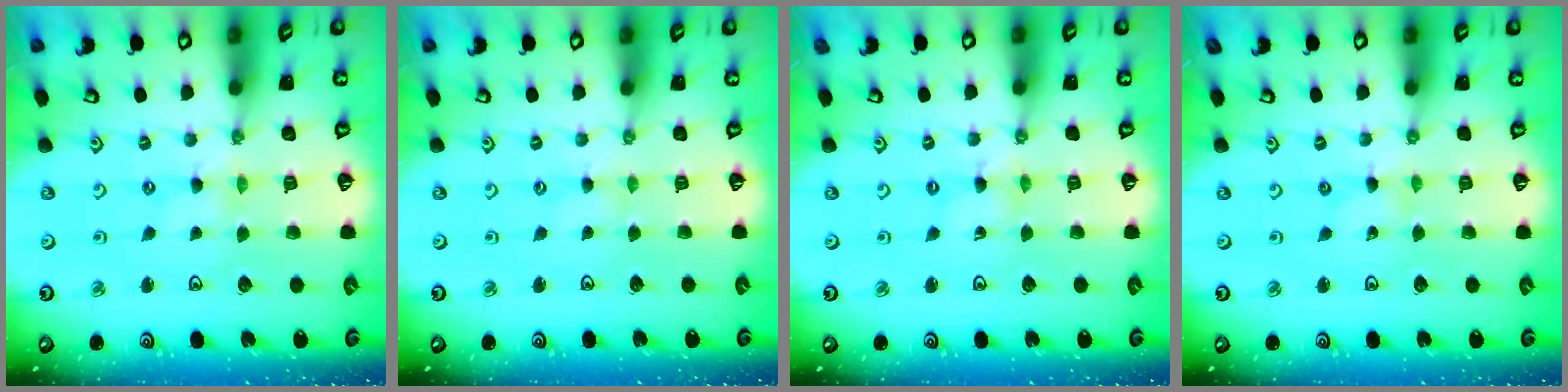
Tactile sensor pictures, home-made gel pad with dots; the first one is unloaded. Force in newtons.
{"total": 0.8, "press": 0.8, "slide": 0.1}
{"total": 0.7, "press": 0.6, "slide": 0.2}
{"total": 0.0}